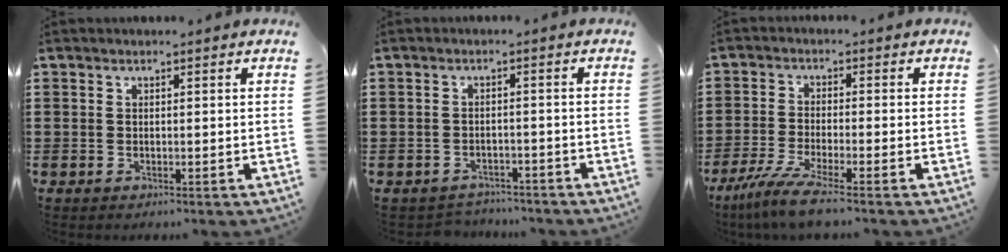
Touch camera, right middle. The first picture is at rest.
{"total": 2.2, "force": [-2.1, 0.5, -0.2], "torque": [-0.005, 0.000, -0.047]}
{"total": 5.9, "force": [-4.5, 0.0, 3.8], "torque": [-0.098, -0.026, -0.091]}